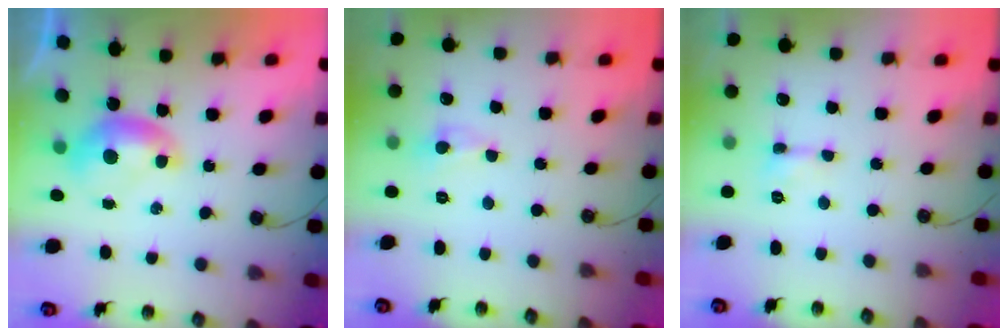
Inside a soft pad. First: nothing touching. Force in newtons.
{"total": 0.6, "press": 0.5, "slide": 0.4}
{"total": 0.9, "press": 0.8, "slide": 0.3}